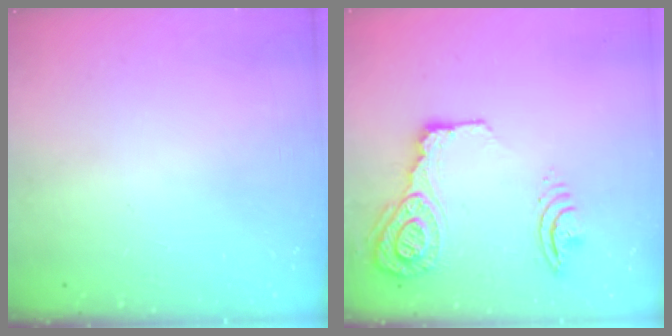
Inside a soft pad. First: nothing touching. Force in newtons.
{"total": 17.7, "press": 17.1, "slide": 4.4}